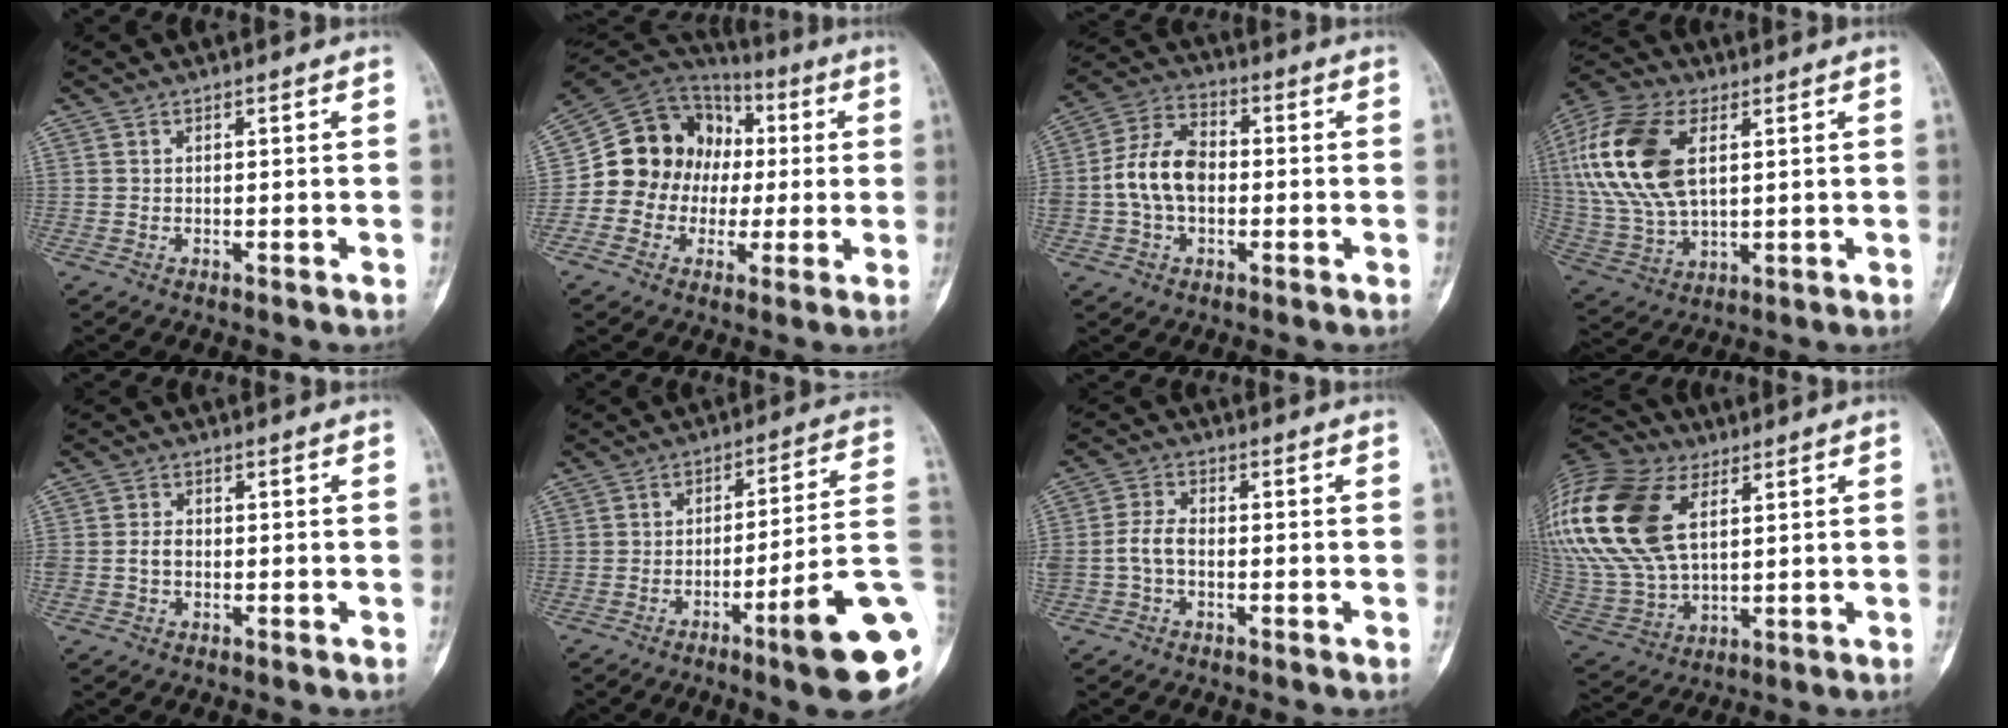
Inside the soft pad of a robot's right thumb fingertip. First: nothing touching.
{"total": 16.1, "force": [-0.2, 14.3, 7.4], "torque": [-0.096, 0.049, -0.003]}
{"total": 10.9, "force": [-0.9, 7.3, 8.0], "torque": [-0.140, 0.033, -0.027]}
{"total": 19.6, "force": [5.0, 10.9, 15.6], "torque": [-0.327, 0.001, 0.095]}
{"total": 2.4, "force": [-0.5, 1.8, 1.5], "torque": [-0.021, 0.009, -0.011]}
{"total": 16.8, "force": [-6.3, 1.2, 15.6], "torque": [-0.169, 0.033, -0.092]}
{"total": 4.4, "force": [-1.1, 2.8, 3.3], "torque": [-0.065, 0.020, -0.025]}
{"total": 28.4, "force": [9.5, 17.1, 20.5], "torque": [-0.491, 0.011, 0.191]}